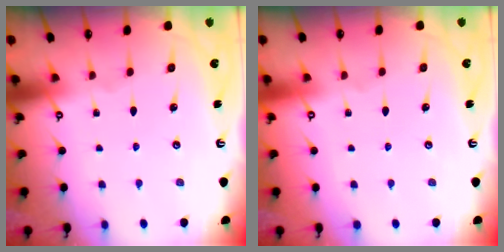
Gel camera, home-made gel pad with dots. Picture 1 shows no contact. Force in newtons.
{"total": 3.9, "press": 3.9, "slide": 0.1}